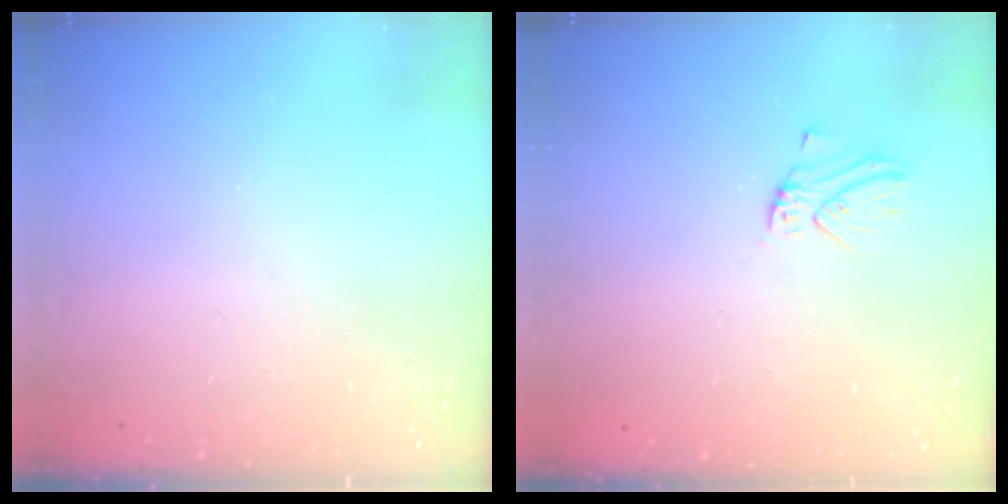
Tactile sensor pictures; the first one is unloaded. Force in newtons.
{"total": 1.4, "press": 1.4, "slide": 0.1}